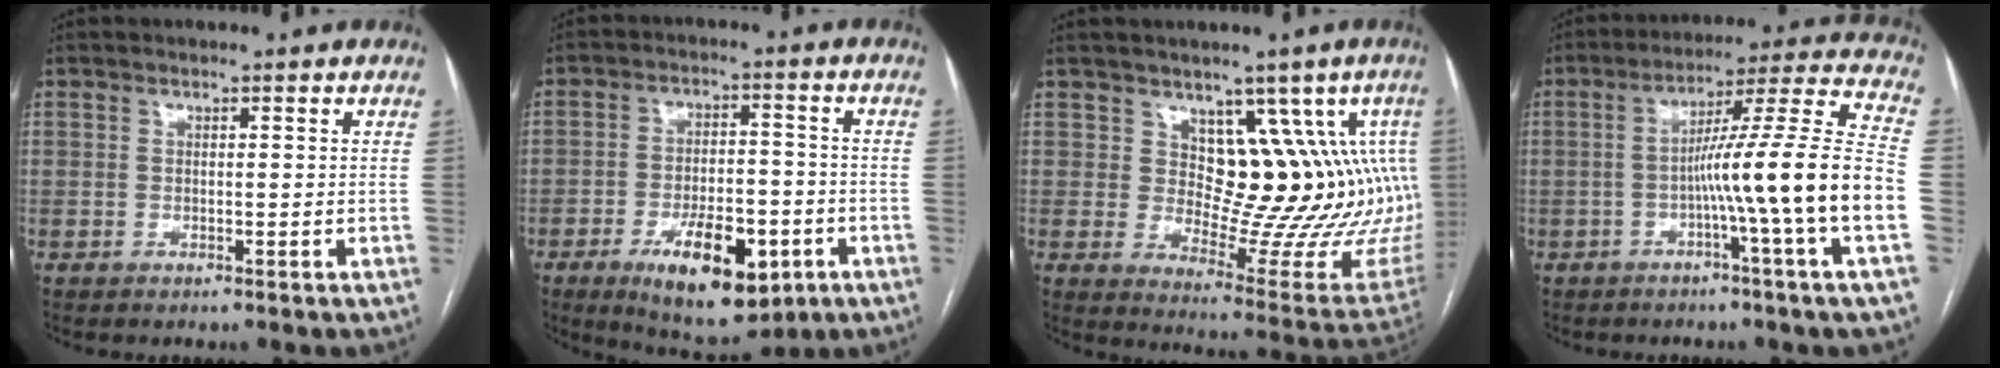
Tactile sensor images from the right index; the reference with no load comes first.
{"total": 13.5, "force": [-6.2, 5.4, 10.7], "torque": [-0.171, -0.004, -0.088]}
{"total": 14.6, "force": [5.0, 7.5, 11.5], "torque": [-0.119, -0.003, 0.070]}
{"total": 16.8, "force": [-4.1, -2.6, 16.1], "torque": [-0.240, 0.009, -0.075]}